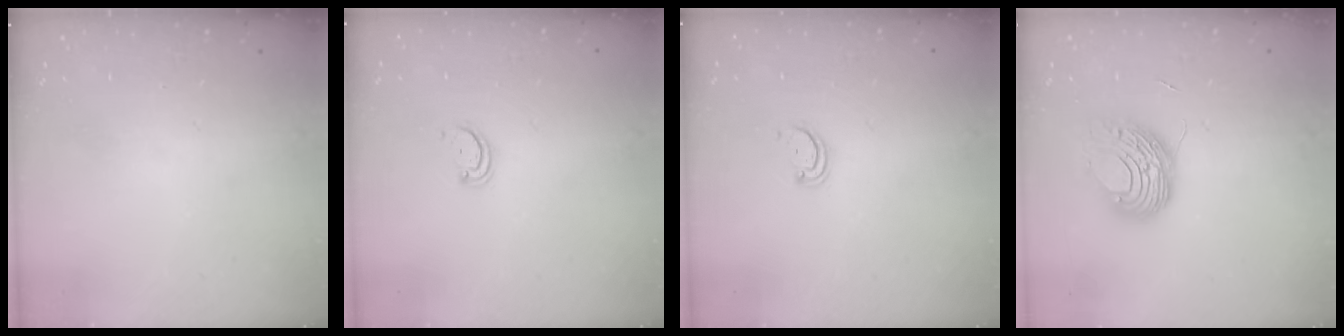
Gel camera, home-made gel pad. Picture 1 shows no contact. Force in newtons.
{"total": 2.2, "press": 2.2, "slide": 0.2}
{"total": 2.2, "press": 2.2, "slide": 0.2}
{"total": 9.0, "press": 9.0, "slide": 0.9}